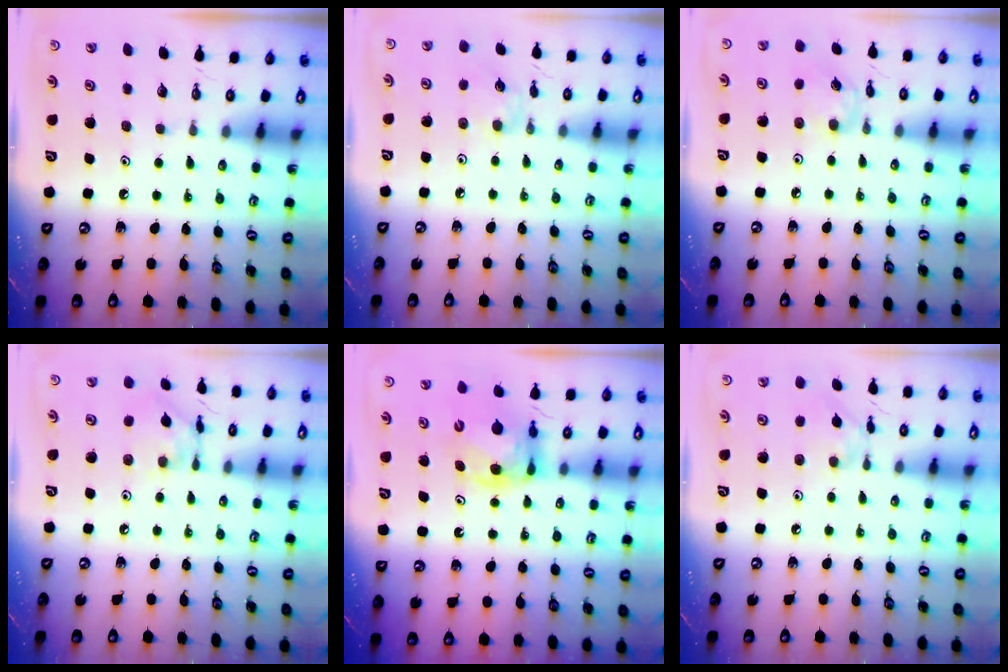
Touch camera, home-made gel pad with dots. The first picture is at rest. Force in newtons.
{"total": 3.7, "press": 3.6, "slide": 0.5}
{"total": 4.7, "press": 4.7, "slide": 0.3}
{"total": 9.0, "press": 9.0, "slide": 0.8}
{"total": 7.5, "press": 7.5, "slide": 0.6}
{"total": 2.4, "press": 2.4, "slide": 0.2}